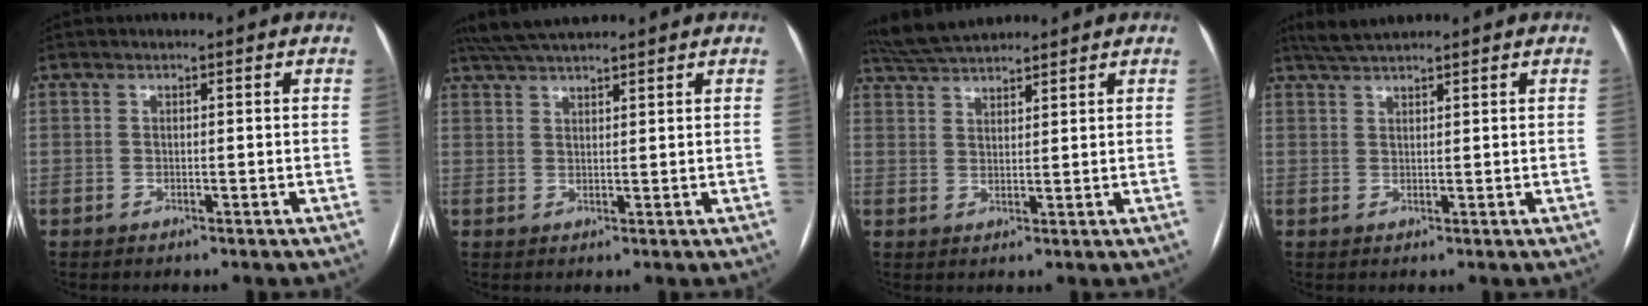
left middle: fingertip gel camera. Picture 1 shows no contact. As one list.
[{"total": 6.7, "force": [6.0, 0.5, 3.0], "torque": [-0.056, 0.036, 0.108]}, {"total": 6.9, "force": [6.4, 0.8, 2.2], "torque": [-0.048, 0.032, 0.121]}, {"total": 3.4, "force": [3.1, -0.1, 1.4], "torque": [-0.031, 0.017, 0.062]}]